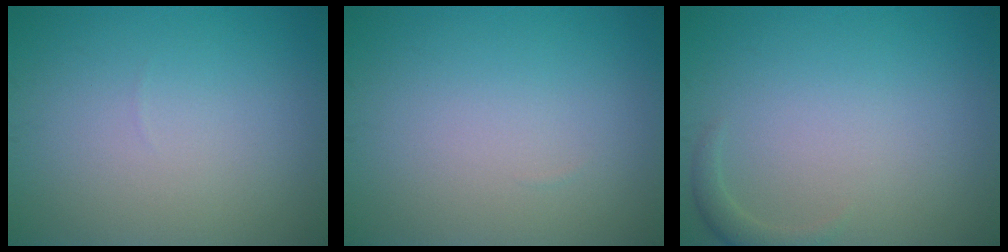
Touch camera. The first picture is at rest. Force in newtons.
{"total": 0.0}
{"total": 1.2, "press": 1.2, "slide": 0.2}